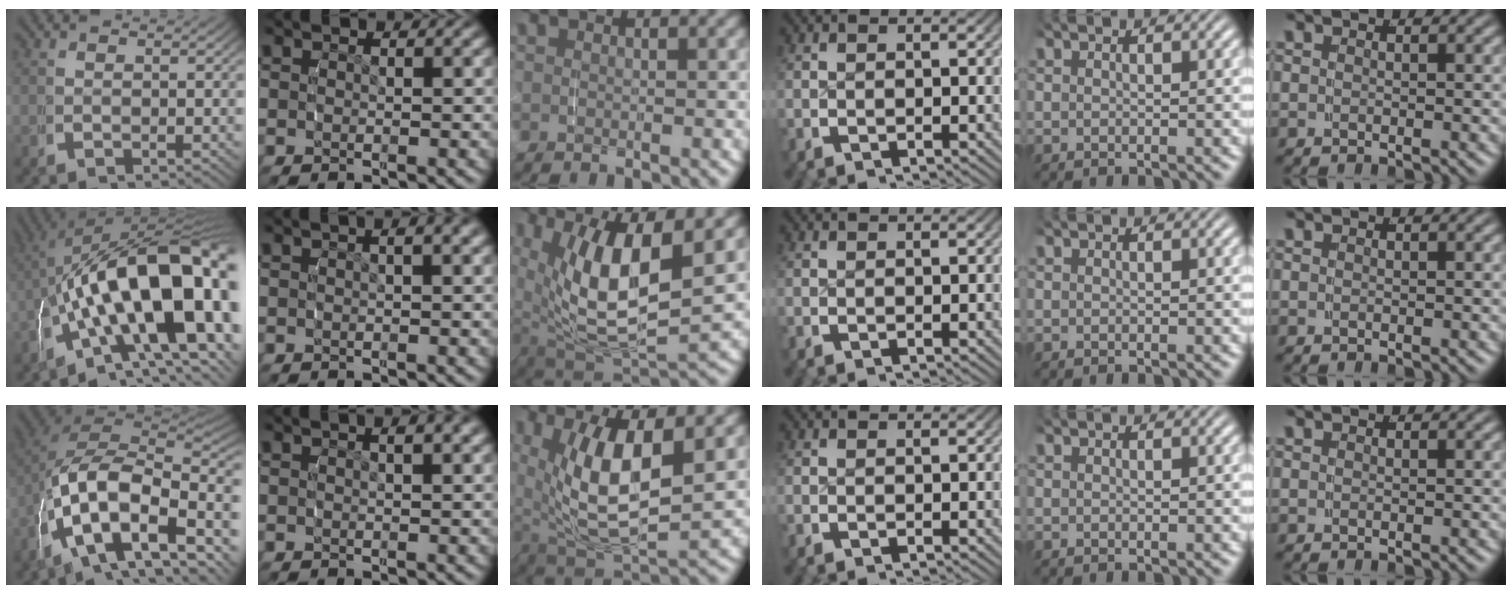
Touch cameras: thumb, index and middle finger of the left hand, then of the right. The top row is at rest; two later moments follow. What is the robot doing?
{"motion": "grasp_and_lifting", "object": "water bottle"}